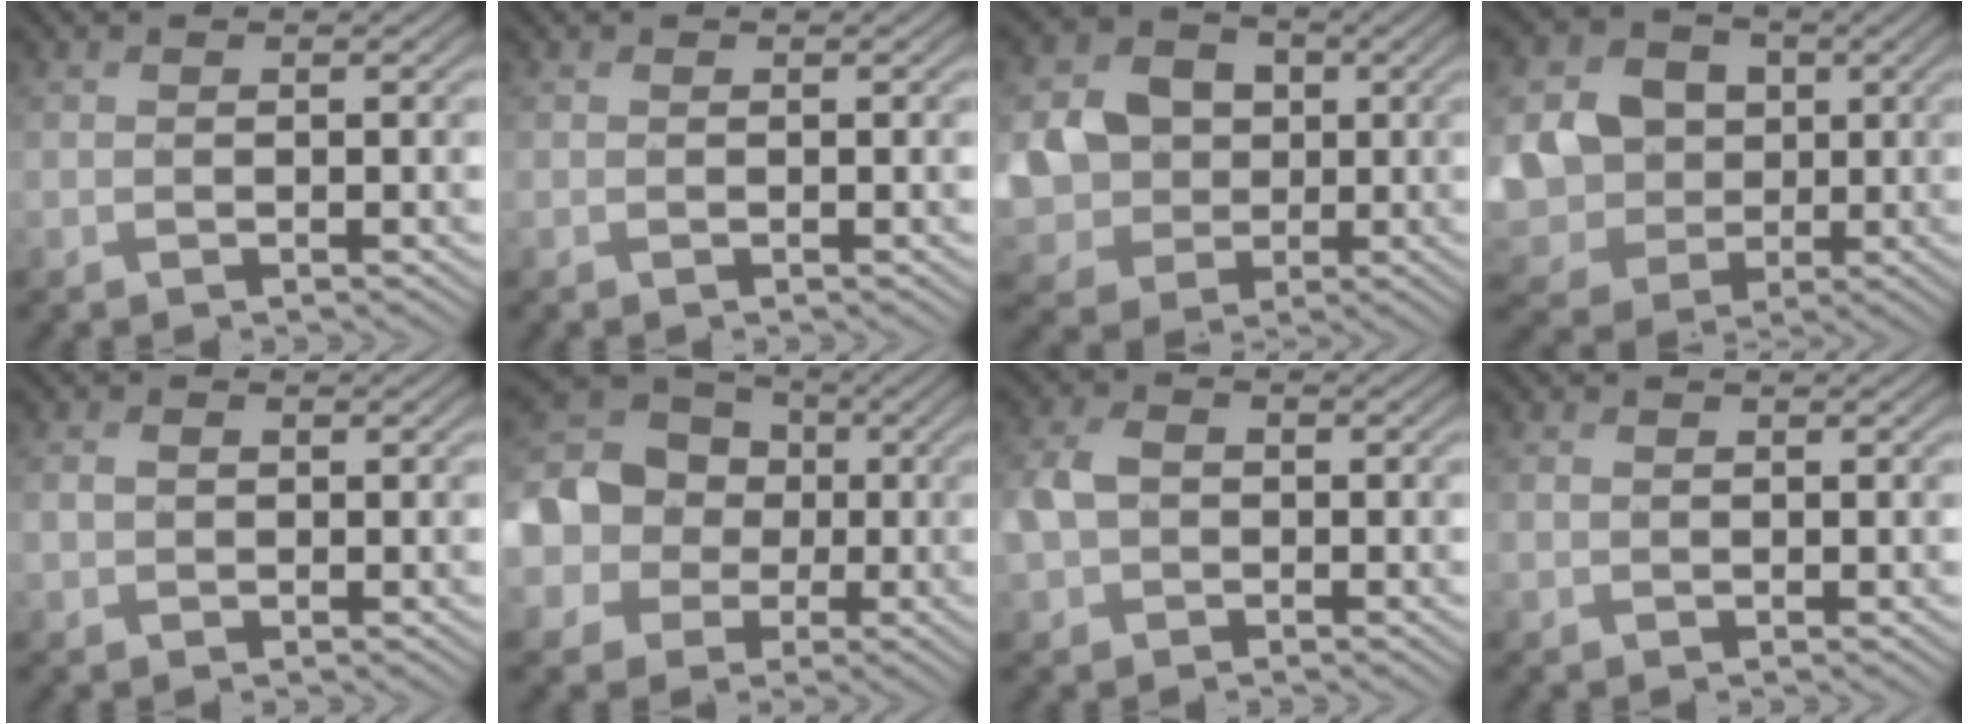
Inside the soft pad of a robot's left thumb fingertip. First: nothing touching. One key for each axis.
{"total": 0.0}
{"total": 9.4, "fx": 0.0, "fy": 8.4, "fz": 4.2, "tx": -0.113, "ty": -0.014, "tz": -0.016}
{"total": 11.7, "fx": 0.6, "fy": 10.5, "fz": 5.1, "tx": -0.172, "ty": -0.020, "tz": -0.001}
{"total": 1.5, "fx": 0.0, "fy": 1.3, "fz": 0.8, "tx": -0.022, "ty": -0.001, "tz": -0.001}
{"total": 17.3, "fx": -0.3, "fy": 15.3, "fz": 8.0, "tx": -0.246, "ty": 0.003, "tz": -0.054}
{"total": 4.0, "fx": -0.6, "fy": 3.2, "fz": 2.5, "tx": -0.066, "ty": 0.003, "tz": -0.016}
{"total": 0.6, "fx": 0.0, "fy": 0.5, "fz": 0.3, "tx": -0.008, "ty": -0.001, "tz": -0.002}